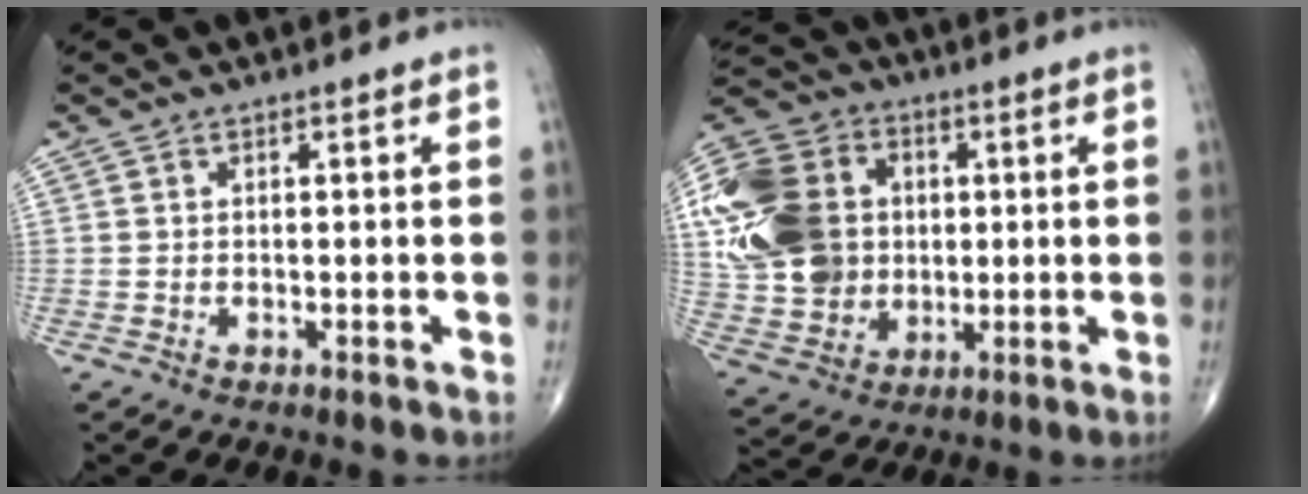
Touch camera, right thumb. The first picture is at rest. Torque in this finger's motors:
{"motor_torque": [-0.05, 0.67, 0.78, 0.52, 0.15]}